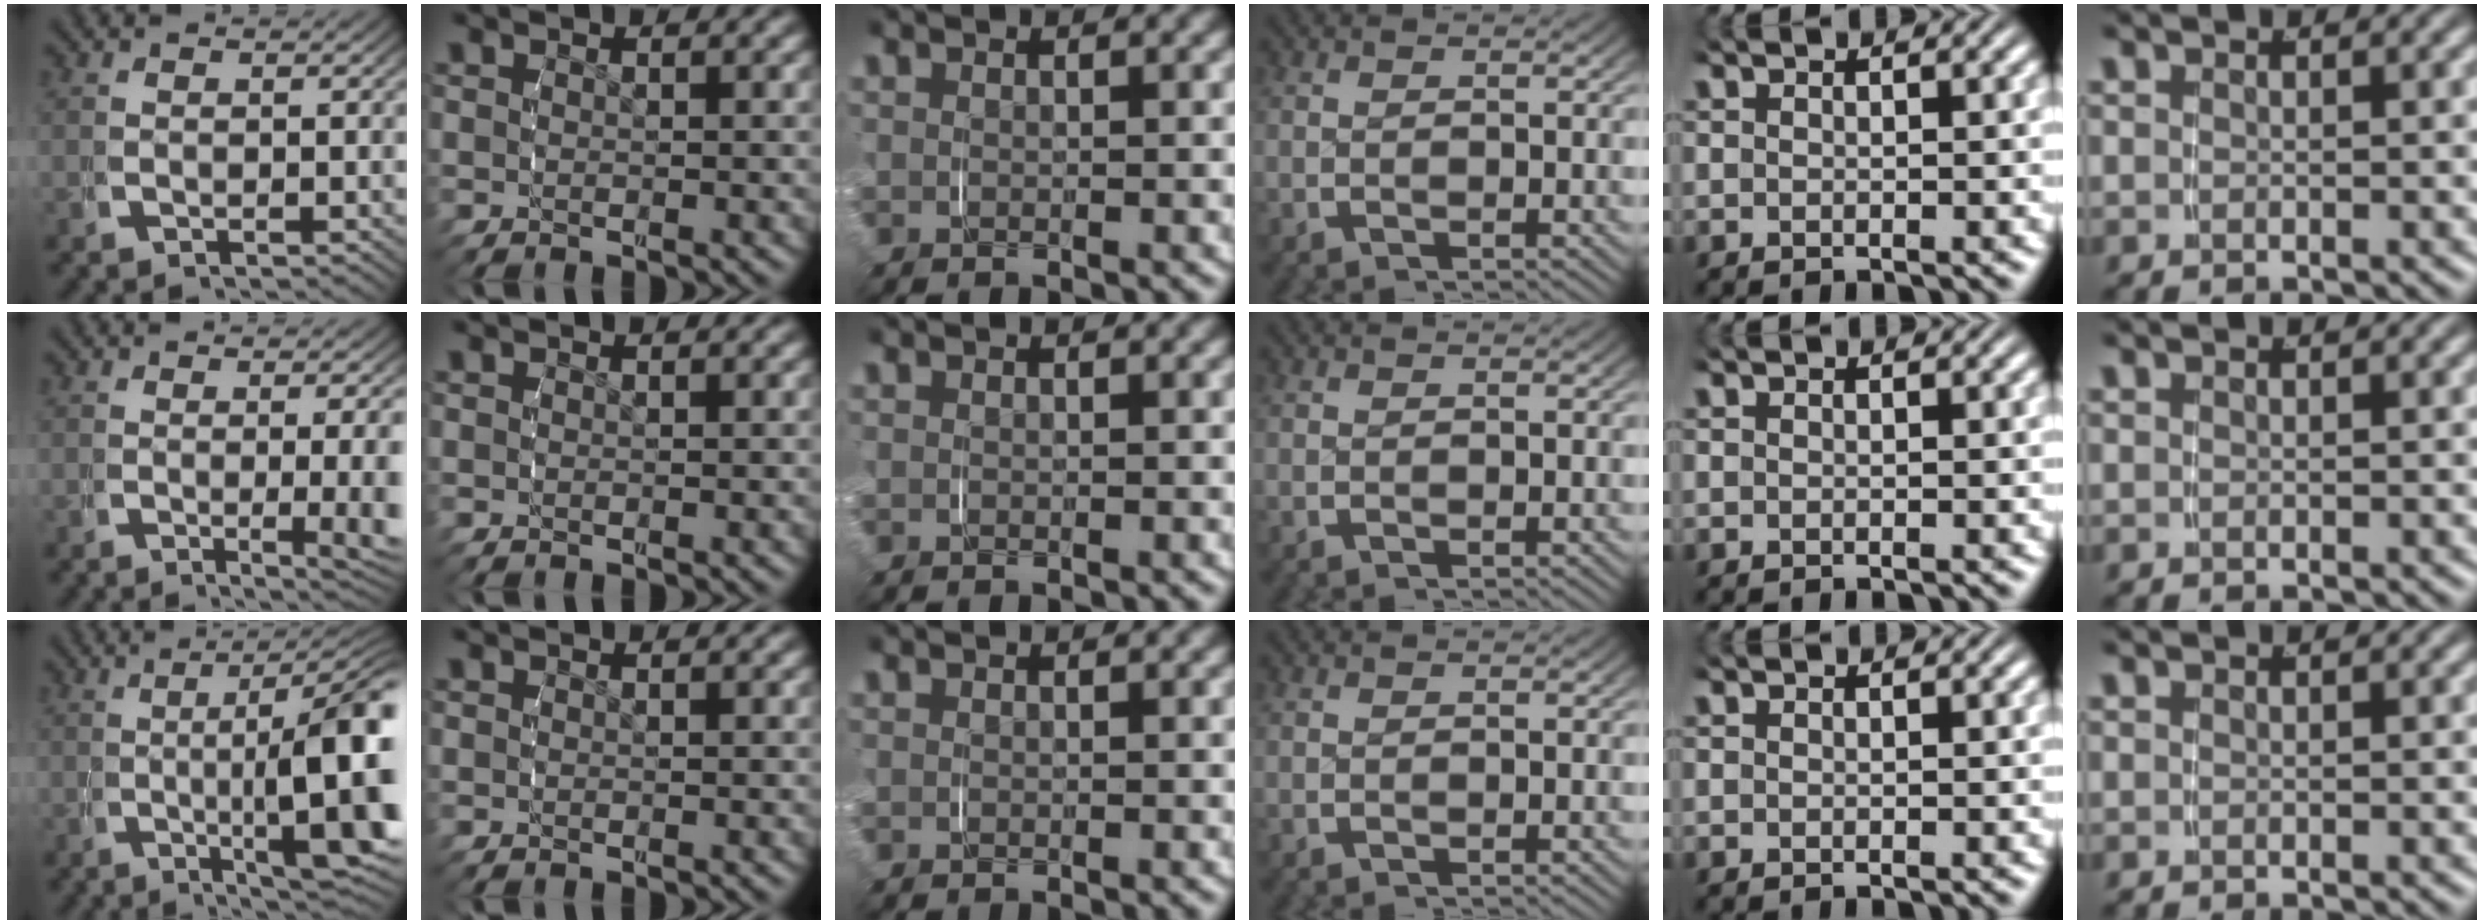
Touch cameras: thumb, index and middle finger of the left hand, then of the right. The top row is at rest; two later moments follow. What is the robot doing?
{"motion": "grasp_and_lifting", "object": "pencil case"}